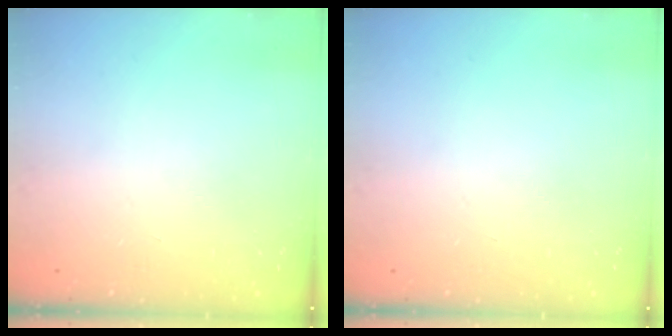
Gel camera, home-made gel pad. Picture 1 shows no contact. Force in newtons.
{"total": 0.0}